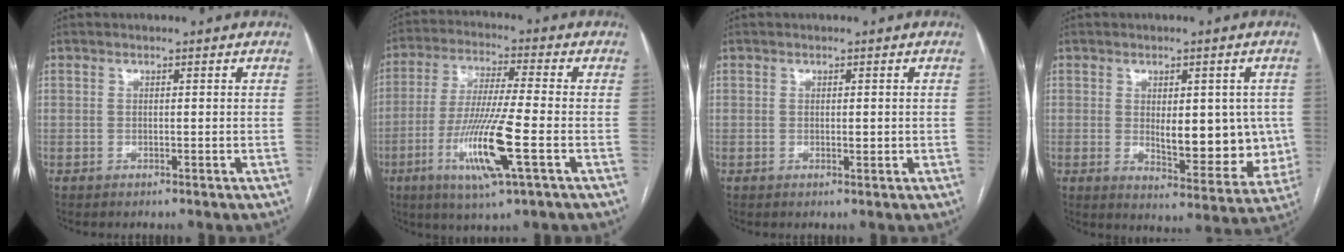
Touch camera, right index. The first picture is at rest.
{"total": 13.1, "force": [-4.2, 0.2, 12.4], "torque": [-0.249, -0.020, -0.081]}
{"total": 1.0, "force": [0.0, 0.4, 1.0], "torque": [-0.013, -0.003, 0.002]}
{"total": 11.3, "force": [-0.1, 4.8, 10.2], "torque": [-0.121, -0.006, 0.012]}